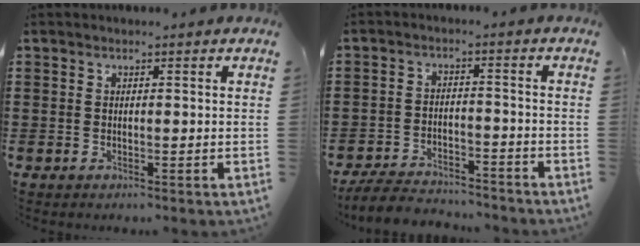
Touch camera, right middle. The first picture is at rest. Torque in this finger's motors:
{"motor_torque": [0.28, -0.21, 0.22, 0.03]}